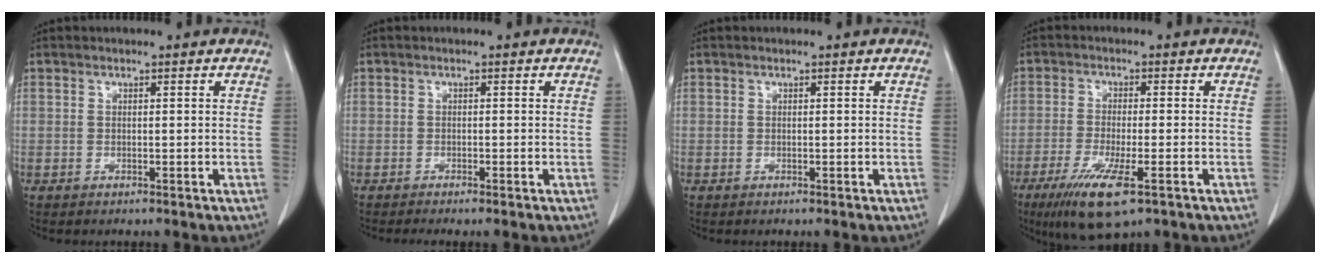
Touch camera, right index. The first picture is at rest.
{"total": 1.9, "force": [-1.5, -0.2, 1.0], "torque": [-0.017, -0.003, -0.023]}
{"total": 0.0}
{"total": 9.3, "force": [-5.1, 1.5, 7.6], "torque": [-0.144, -0.026, -0.086]}